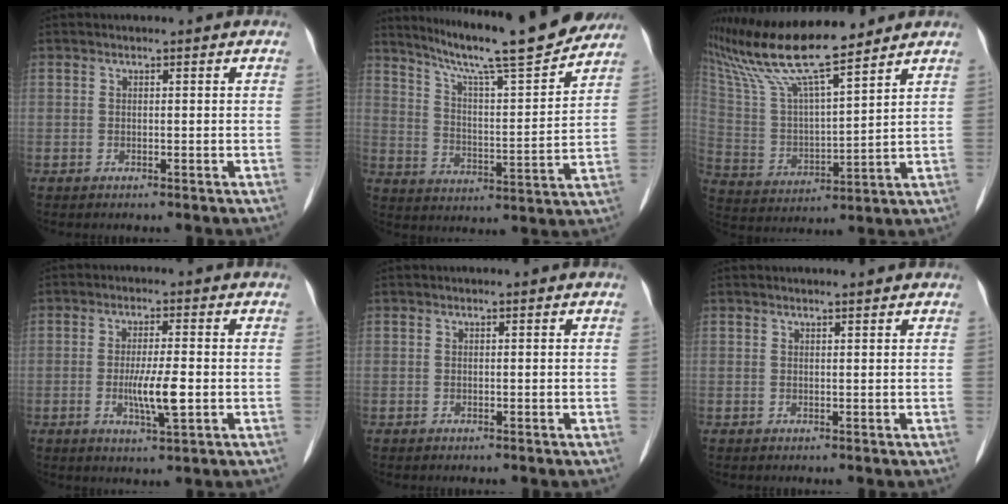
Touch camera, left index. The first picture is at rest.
{"total": 17.6, "force": [15.4, 1.0, 8.5], "torque": [-0.141, 0.001, 0.234]}
{"total": 17.2, "force": [14.2, 1.5, 9.5], "torque": [-0.186, 0.018, 0.267]}
{"total": 5.7, "force": [-1.2, 0.7, 5.6], "torque": [-0.111, -0.010, -0.021]}
{"total": 0.0}
{"total": 1.7, "force": [1.5, 0.1, 0.7], "torque": [-0.010, 0.009, 0.021]}